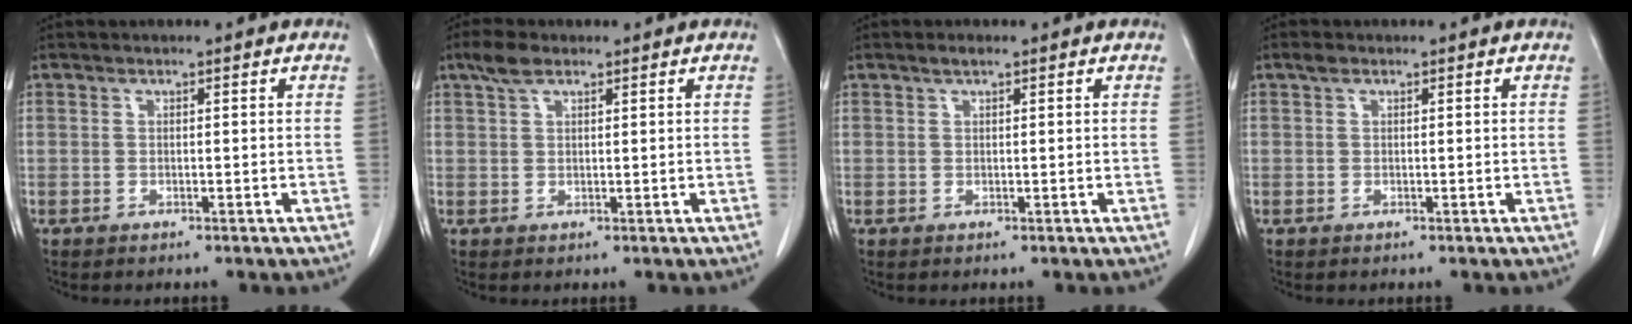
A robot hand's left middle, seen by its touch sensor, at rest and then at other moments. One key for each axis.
{"total": 2.9, "fx": 2.0, "fy": 1.2, "fz": 1.7, "tx": -0.040, "ty": 0.010, "tz": 0.040}
{"total": 1.0, "fx": 0.7, "fy": 0.2, "fz": 0.6, "tx": -0.016, "ty": 0.004, "tz": 0.015}
{"total": 0.8, "fx": 0.6, "fy": 0.5, "fz": 0.4, "tx": -0.009, "ty": 0.009, "tz": 0.010}